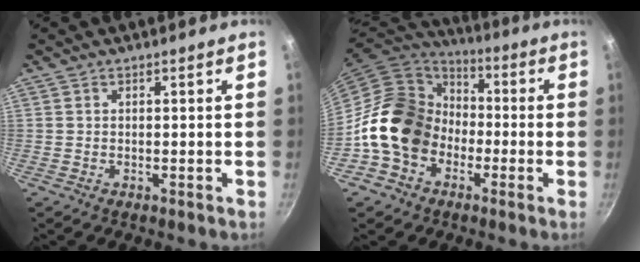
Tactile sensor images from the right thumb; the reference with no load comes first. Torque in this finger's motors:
{"motor_torque": [2.20, 2.36, 1.28, -1.44, 0.52]}